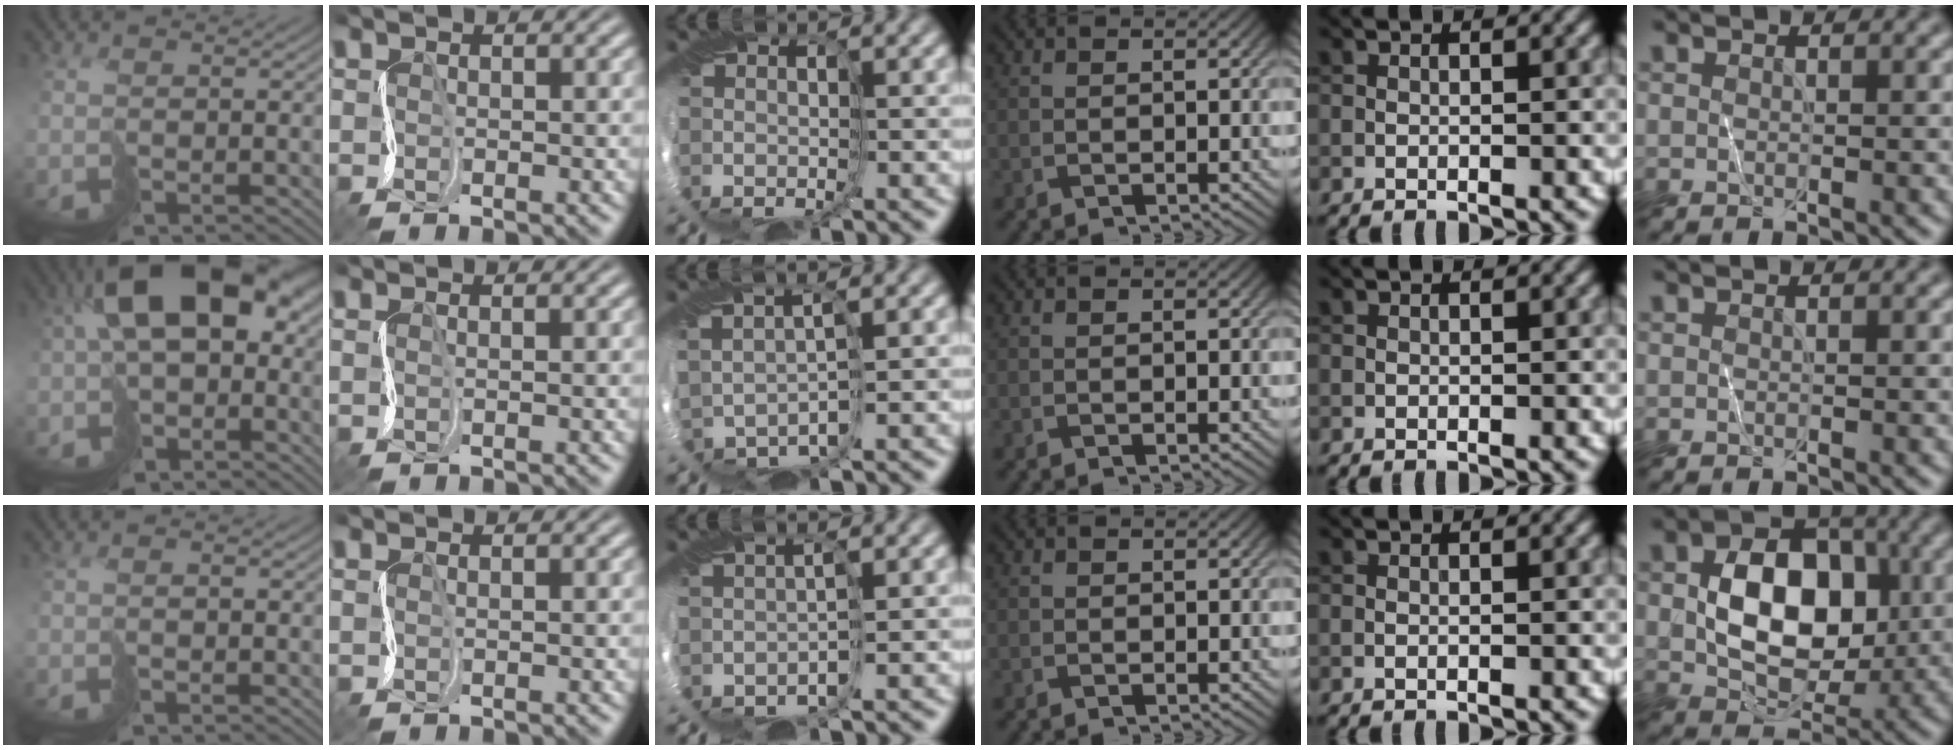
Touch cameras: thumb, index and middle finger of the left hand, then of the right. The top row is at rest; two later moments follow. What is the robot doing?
{"motion": "cut", "object": "bubble wrap"}